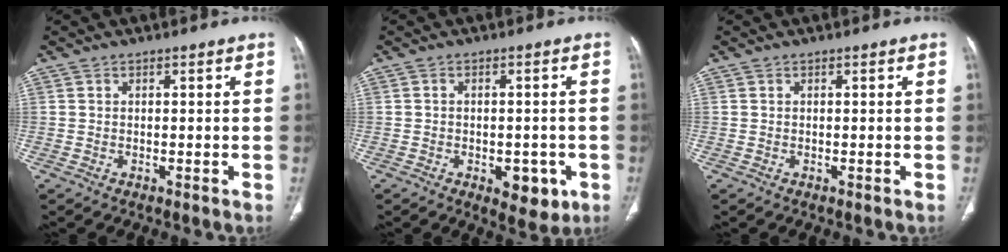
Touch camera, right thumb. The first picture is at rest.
{"total": 6.4, "force": [-2.4, 3.5, 4.7], "torque": [-0.038, 0.006, -0.021]}
{"total": 0.0}